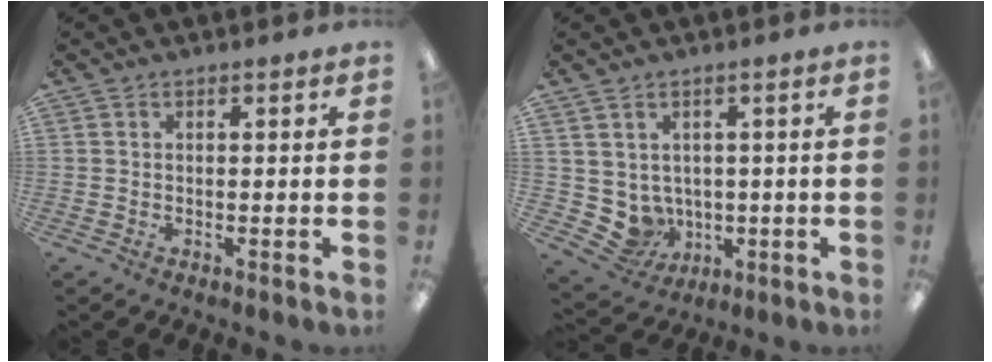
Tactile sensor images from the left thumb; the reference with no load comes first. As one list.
[{"total": 5.5, "force": [1.1, 5.2, 1.1], "torque": [-0.043, -0.018, 0.030]}]